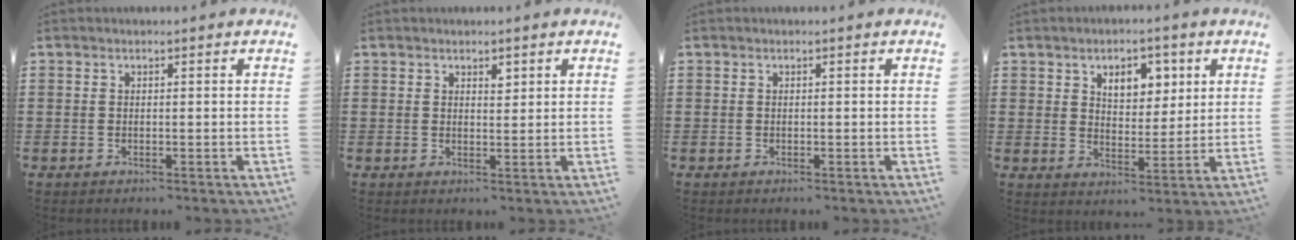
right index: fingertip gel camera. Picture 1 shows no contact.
{"total": 1.6, "force": [1.1, 0.8, 0.7], "torque": [0.000, -0.003, 0.017]}
{"total": 0.0}
{"total": 5.5, "force": [2.8, 3.6, 3.1], "torque": [-0.052, 0.006, 0.044]}